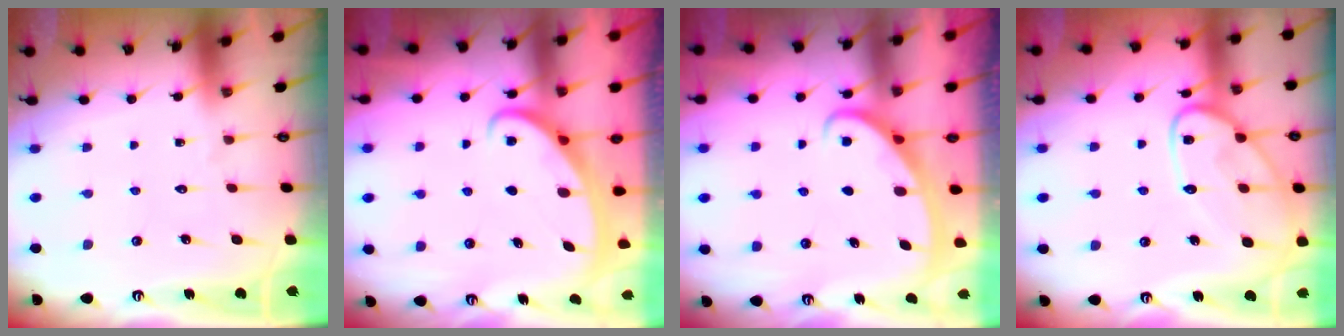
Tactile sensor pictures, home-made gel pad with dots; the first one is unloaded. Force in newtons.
{"total": 2.5, "press": 2.5, "slide": 0.4}
{"total": 2.6, "press": 2.5, "slide": 0.4}
{"total": 14.5, "press": 14.5, "slide": 1.3}